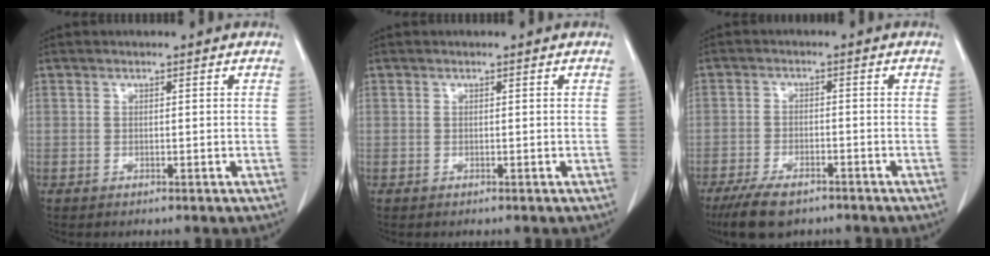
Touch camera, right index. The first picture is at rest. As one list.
[{"total": 0.0}, {"total": 7.5, "force": [-5.5, 2.7, 4.2], "torque": [-0.073, -0.009, -0.089]}]